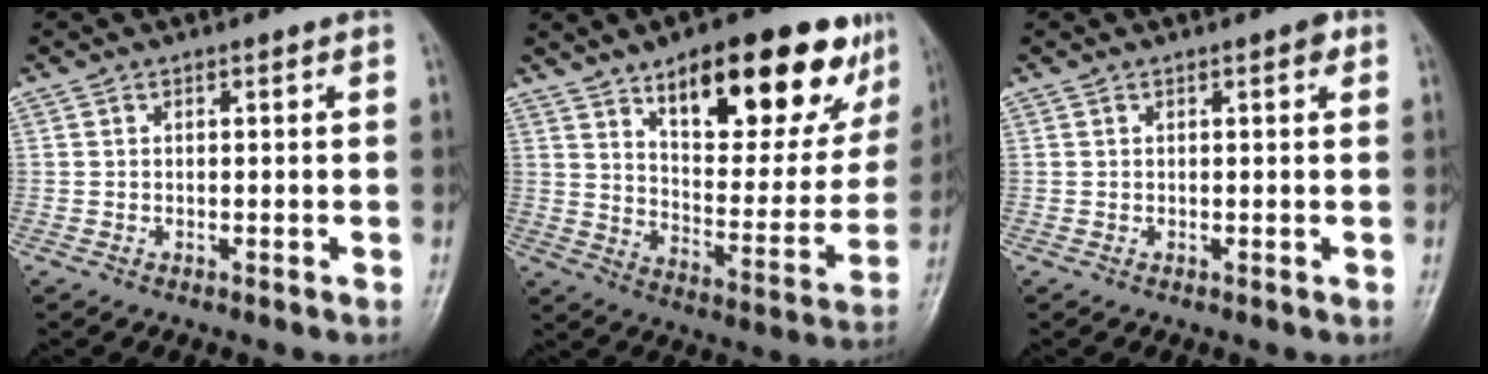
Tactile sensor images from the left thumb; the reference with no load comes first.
{"total": 25.1, "force": [14.6, 9.9, 17.9], "torque": [-0.199, -0.043, 0.219]}
{"total": 1.4, "force": [0.7, 0.5, 1.1], "torque": [-0.015, 0.000, 0.007]}